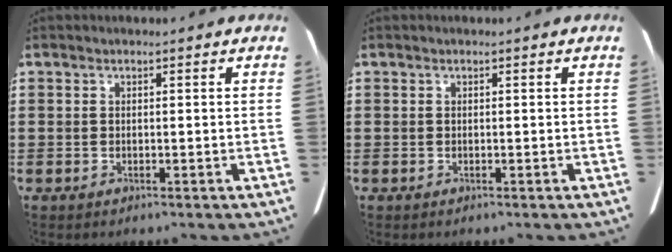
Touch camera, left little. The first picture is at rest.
{"total": 0.0}